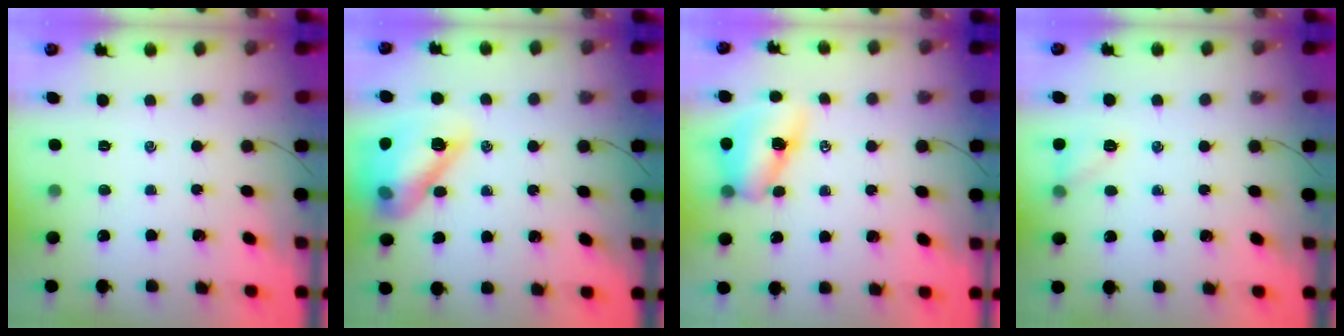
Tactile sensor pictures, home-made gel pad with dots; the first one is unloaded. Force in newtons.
{"total": 15.1, "press": 14.9, "slide": 2.1}
{"total": 9.9, "press": 9.8, "slide": 1.7}
{"total": 7.0, "press": 6.8, "slide": 1.6}